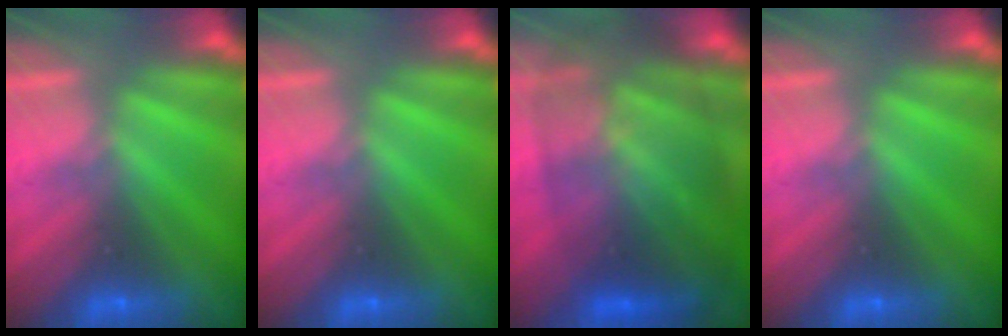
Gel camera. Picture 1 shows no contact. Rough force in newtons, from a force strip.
{"total": 0.0}
{"total": 7.7}
{"total": 0.0}